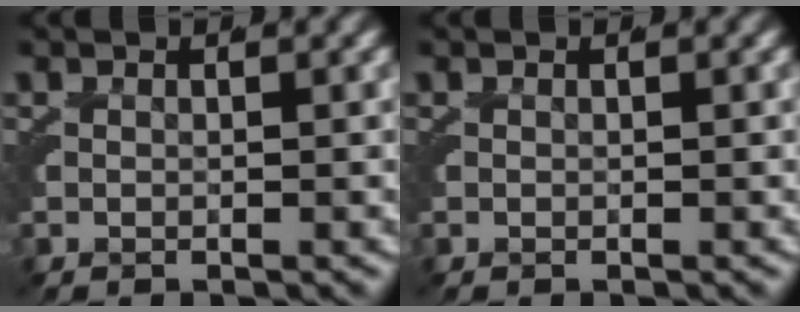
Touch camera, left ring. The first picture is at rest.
{"total": 0.0}